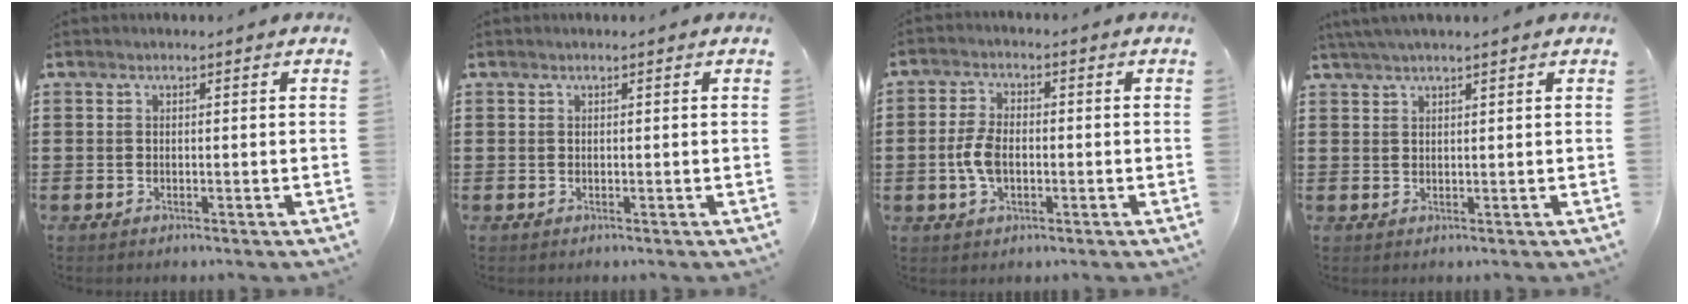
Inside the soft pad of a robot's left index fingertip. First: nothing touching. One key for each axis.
{"total": 0.0}
{"total": 5.1, "fx": -0.8, "fy": 2.9, "fz": 4.2, "tx": -0.104, "ty": -0.004, "tz": -0.021}
{"total": 2.0, "fx": 1.6, "fy": -0.1, "fz": 1.1, "tx": -0.023, "ty": 0.003, "tz": 0.031}